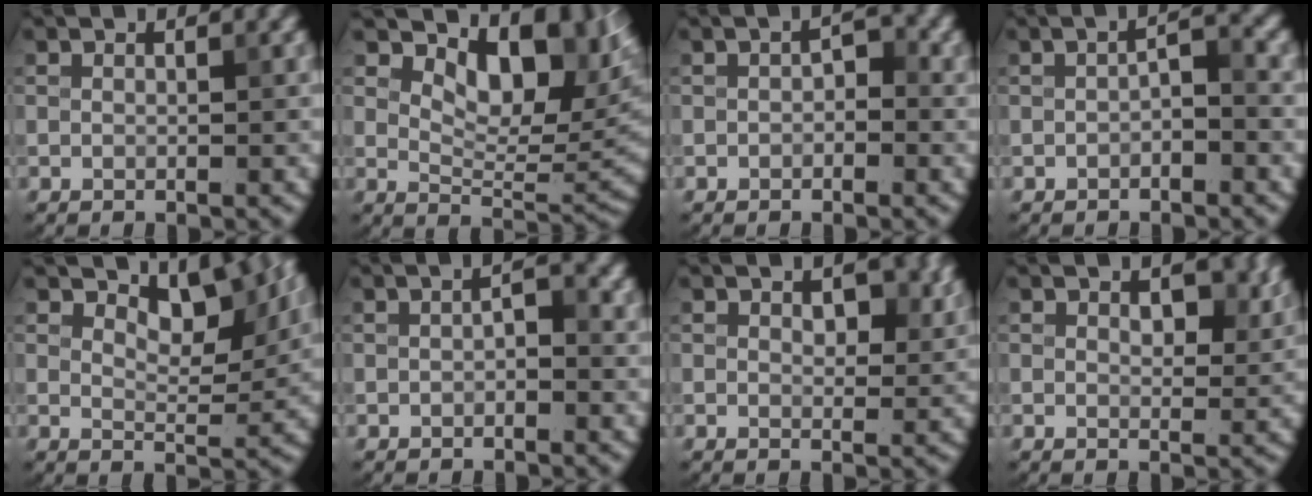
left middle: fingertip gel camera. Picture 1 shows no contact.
{"total": 9.6, "force": [4.7, 4.6, 7.1], "torque": [-0.099, -0.008, 0.083]}
{"total": 1.5, "force": [-0.3, 1.0, 1.1], "torque": [-0.016, 0.002, -0.007]}
{"total": 1.7, "force": [-0.7, 0.7, 1.5], "torque": [-0.024, 0.006, -0.014]}
{"total": 4.8, "force": [2.9, 2.1, 3.2], "torque": [-0.048, -0.010, 0.038]}
{"total": 1.4, "force": [-0.2, 0.6, 1.2], "torque": [-0.020, 0.005, -0.005]}
{"total": 2.5, "force": [1.1, 1.4, 1.7], "torque": [-0.021, -0.006, 0.019]}
{"total": 2.7, "force": [1.2, 1.5, 1.9], "torque": [-0.025, -0.006, 0.021]}